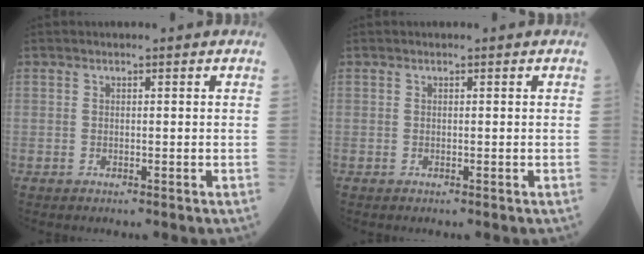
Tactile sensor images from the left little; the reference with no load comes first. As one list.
[{"total": 0.0}]